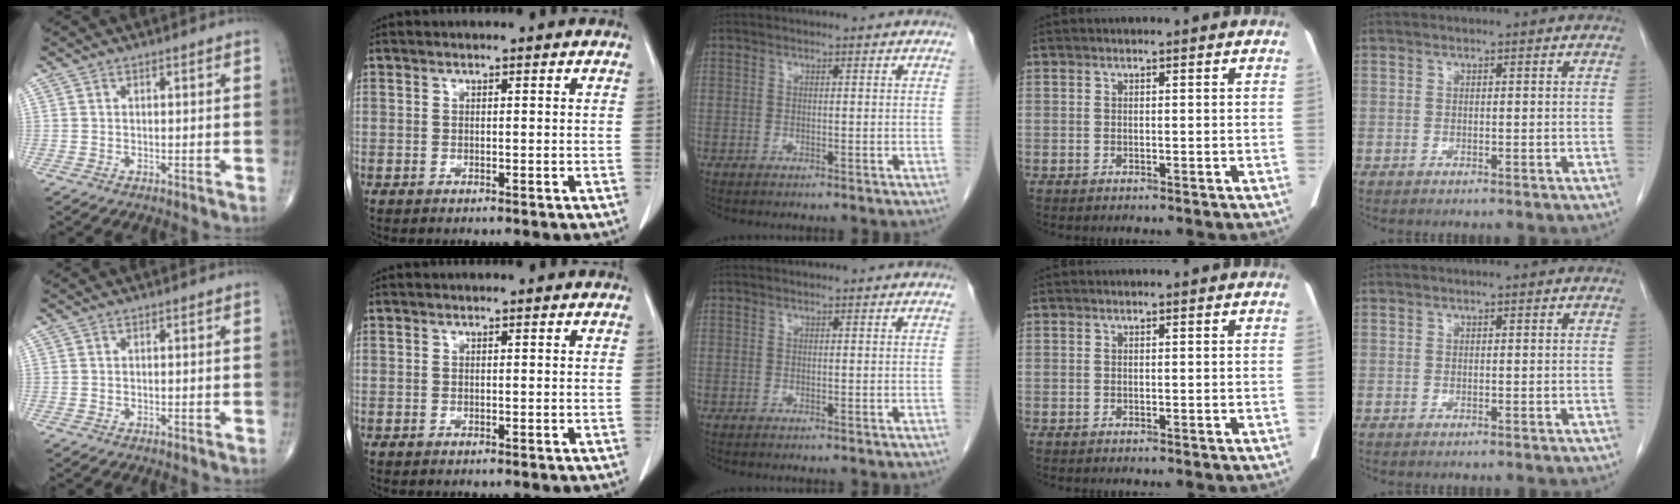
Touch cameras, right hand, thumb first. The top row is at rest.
{}